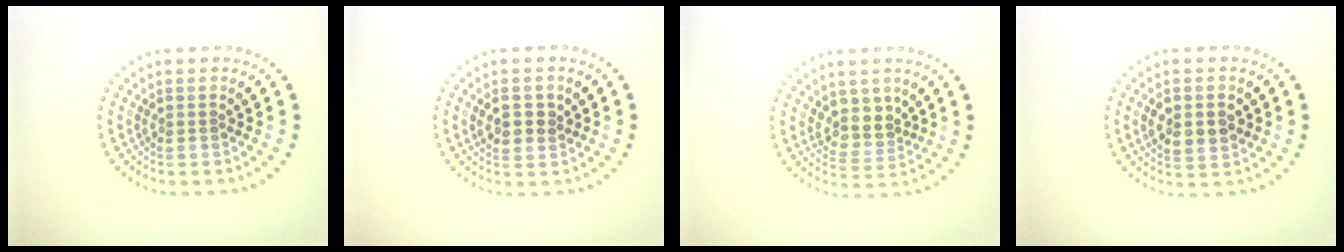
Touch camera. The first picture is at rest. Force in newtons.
{"total": 2.4, "press": 2.3, "slide": 0.6}
{"total": 2.8, "press": 2.3, "slide": 1.6}
{"total": 3.3, "press": 3.3, "slide": 0.2}